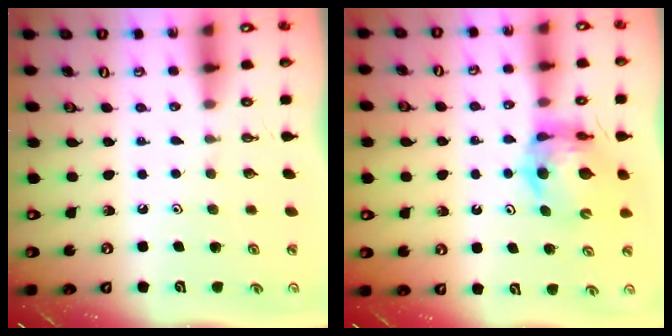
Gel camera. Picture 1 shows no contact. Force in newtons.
{"total": 11.4, "press": 11.3, "slide": 1.3}